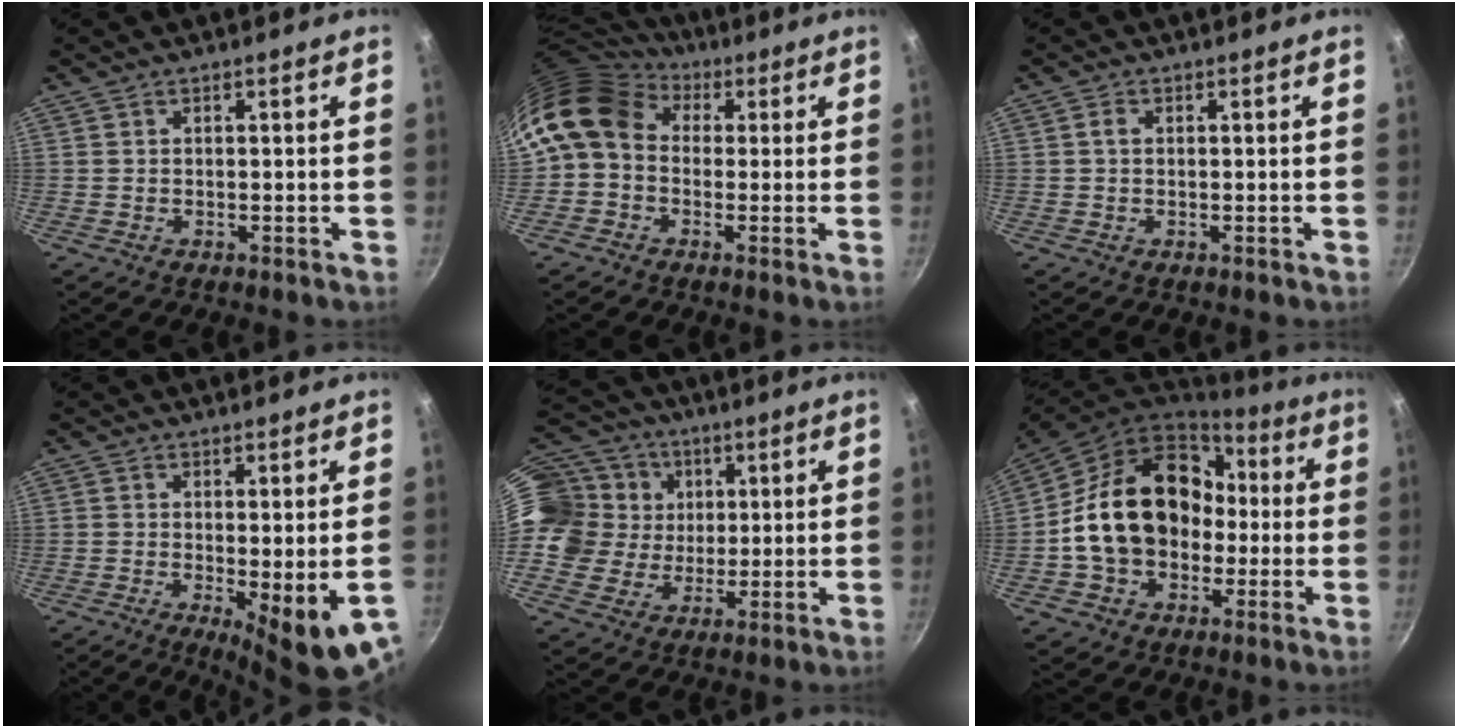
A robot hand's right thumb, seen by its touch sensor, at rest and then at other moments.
{"total": 11.9, "force": [2.3, 9.4, 6.9], "torque": [-0.113, 0.018, 0.017]}
{"total": 1.4, "force": [0.3, 1.0, 1.0], "torque": [-0.019, 0.004, 0.003]}
{"total": 9.5, "force": [-2.4, 1.9, 9.0], "torque": [-0.124, -0.020, -0.024]}
{"total": 19.8, "force": [4.1, 17.2, 8.9], "torque": [-0.185, 0.017, 0.072]}
{"total": 21.4, "force": [-0.2, 16.5, 13.6], "torque": [-0.219, 0.059, 0.002]}